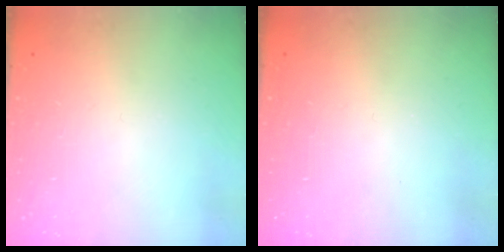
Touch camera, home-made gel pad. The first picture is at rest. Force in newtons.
{"total": 0.0}